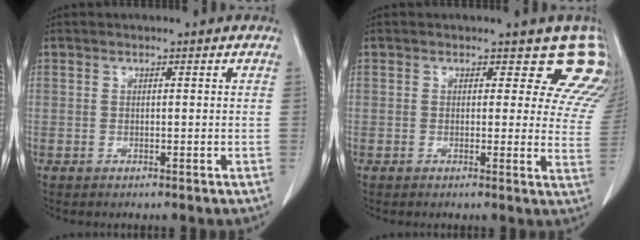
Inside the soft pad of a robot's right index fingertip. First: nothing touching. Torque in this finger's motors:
{"motor_torque": [0.18, 0.26, 0.07, 0.01]}